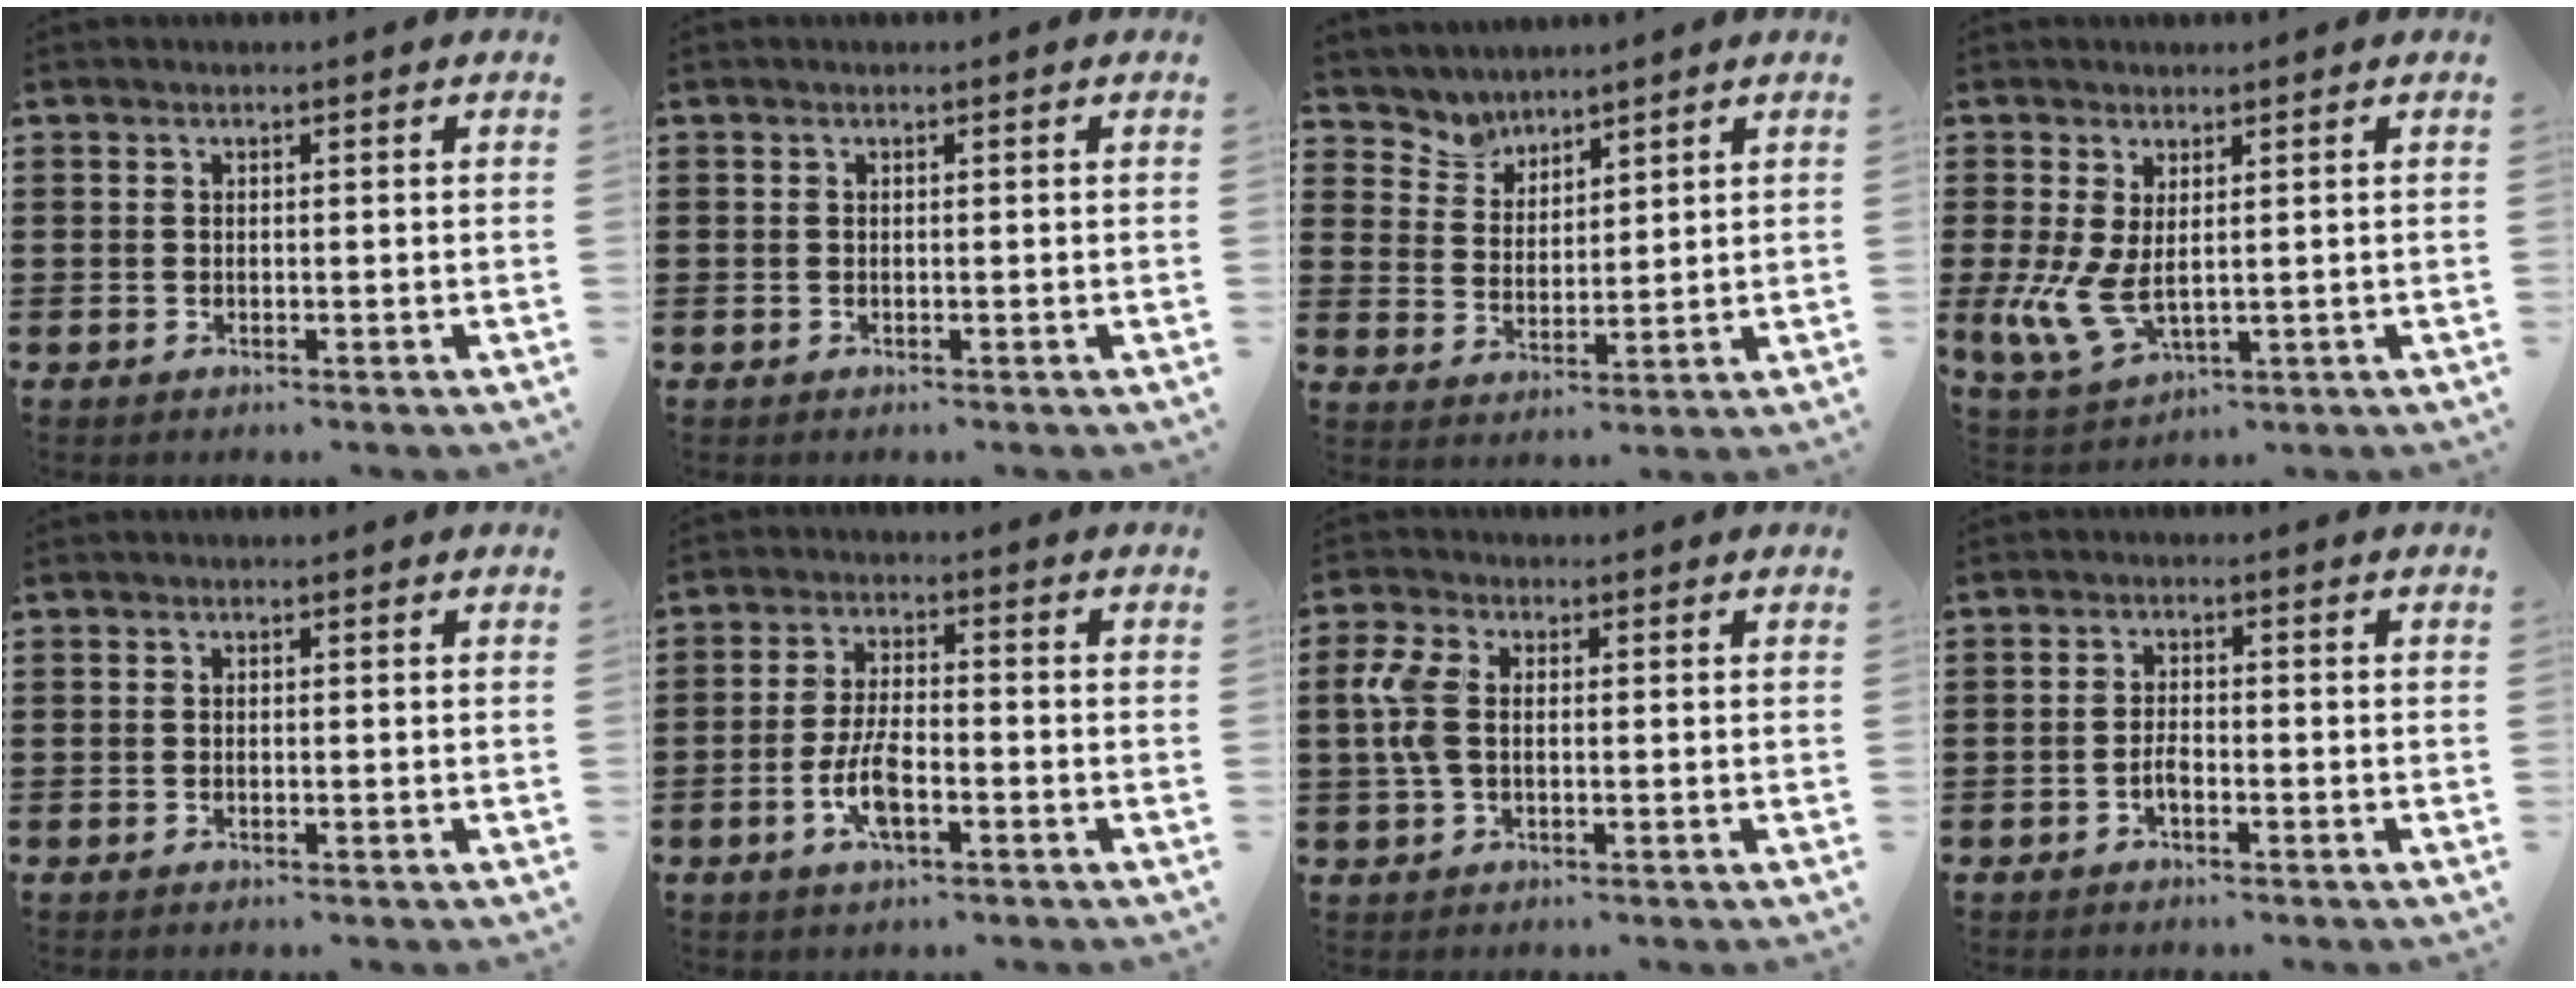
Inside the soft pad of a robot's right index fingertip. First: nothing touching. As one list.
[{"total": 0.0}, {"total": 3.9, "force": [3.6, 1.4, -0.7], "torque": [-0.008, -0.011, 0.065]}, {"total": 6.3, "force": [0.7, 3.0, 5.4], "torque": [-0.137, -0.013, 0.014]}, {"total": 0.0}, {"total": 6.3, "force": [-2.4, 2.5, 5.3], "torque": [-0.123, -0.002, -0.051]}, {"total": 5.7, "force": [0.3, 3.4, 4.6], "torque": [-0.122, 0.002, -0.002]}, {"total": 2.1, "force": [-1.1, 0.9, 1.5], "torque": [-0.030, 0.003, -0.021]}]